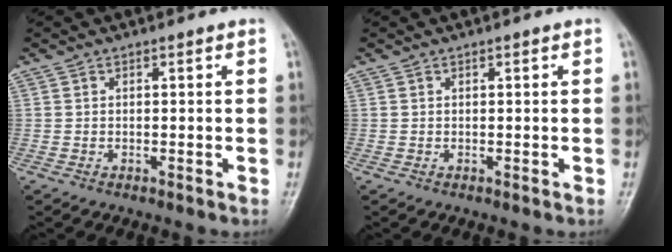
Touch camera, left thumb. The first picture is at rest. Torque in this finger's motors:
{"motor_torque": [-0.13, 0.27, -0.17, 0.01, 0.00]}